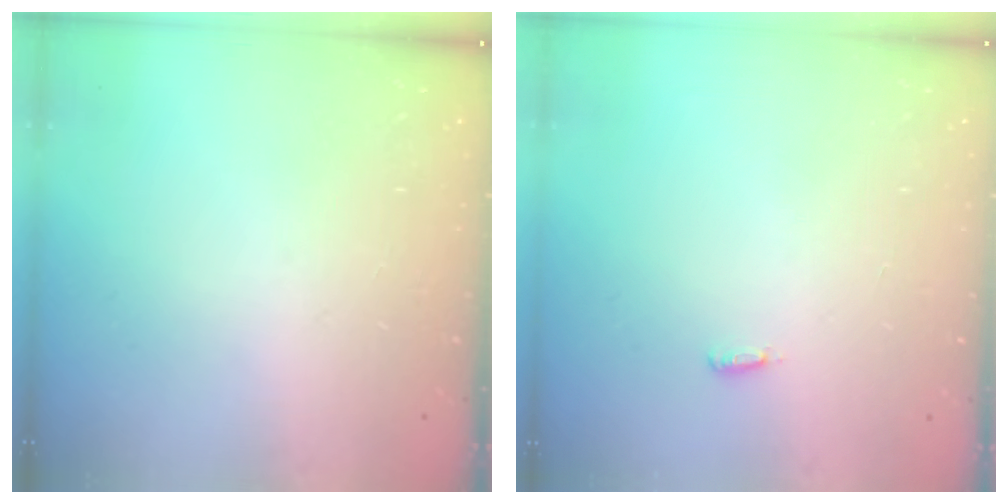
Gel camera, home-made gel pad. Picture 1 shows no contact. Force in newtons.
{"total": 2.9, "press": 2.8, "slide": 0.9}